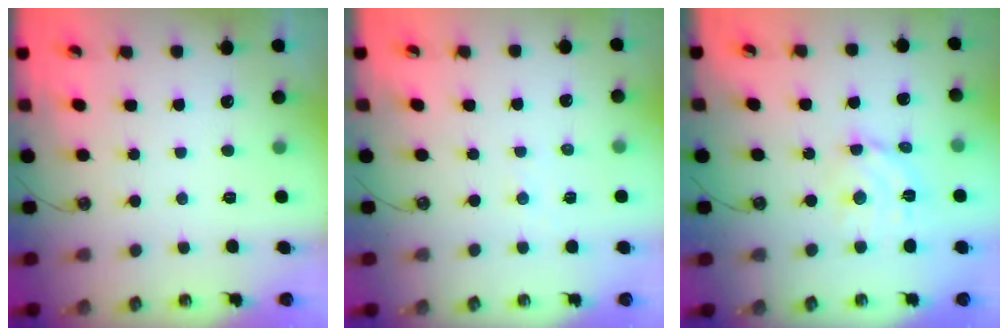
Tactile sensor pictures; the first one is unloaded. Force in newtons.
{"total": 2.6, "press": 2.6, "slide": 0.3}
{"total": 8.7, "press": 8.7, "slide": 0.5}